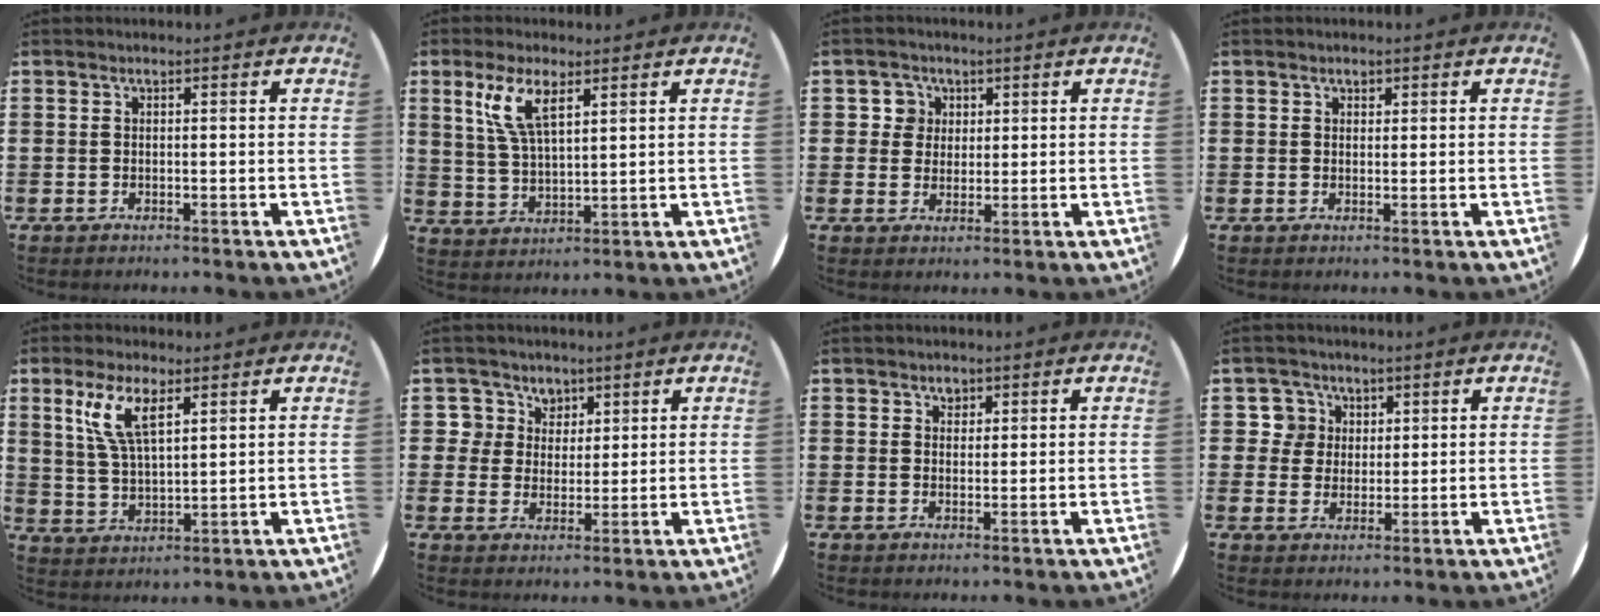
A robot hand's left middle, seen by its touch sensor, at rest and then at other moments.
{"total": 6.7, "force": [3.9, 2.1, 5.1], "torque": [-0.112, 0.008, 0.068]}
{"total": 3.1, "force": [1.4, 2.7, 0.3], "torque": [-0.009, 0.007, 0.026]}
{"total": 0.8, "force": [0.5, 0.5, 0.2], "torque": [0.003, 0.000, 0.009]}
{"total": 7.0, "force": [4.1, 2.1, 5.2], "torque": [-0.115, 0.005, 0.072]}
{"total": 4.6, "force": [2.7, 3.8, 0.1], "torque": [-0.017, 0.008, 0.050]}
{"total": 1.6, "force": [1.2, 1.0, 0.3], "torque": [0.009, -0.005, 0.020]}
{"total": 4.4, "force": [2.1, 3.9, 0.2], "torque": [-0.008, 0.007, 0.037]}